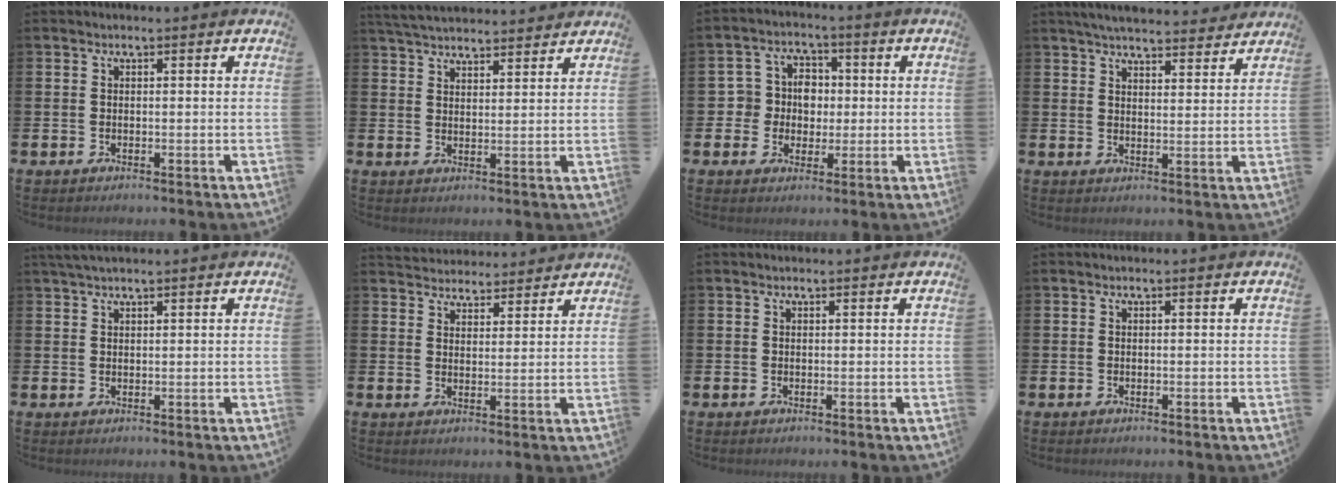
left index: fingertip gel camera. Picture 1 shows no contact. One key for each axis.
{"total": 4.6, "fx": 4.5, "fy": 0.7, "fz": 0.5, "tx": -0.027, "ty": -0.019, "tz": 0.084}
{"total": 5.4, "fx": 0.7, "fy": 5.1, "fz": 1.6, "tx": -0.053, "ty": 0.017, "tz": 0.009}
{"total": 5.0, "fx": 4.8, "fy": 0.7, "fz": 0.9, "tx": -0.029, "ty": -0.026, "tz": 0.086}
{"total": 2.0, "fx": 1.7, "fy": 0.3, "fz": 1.0, "tx": -0.018, "ty": 0.004, "tz": 0.031}
{"total": 4.0, "fx": 3.9, "fy": 0.9, "fz": -0.4, "tx": -0.010, "ty": -0.018, "tz": 0.072}
{"total": 0.0}
{"total": 0.0}